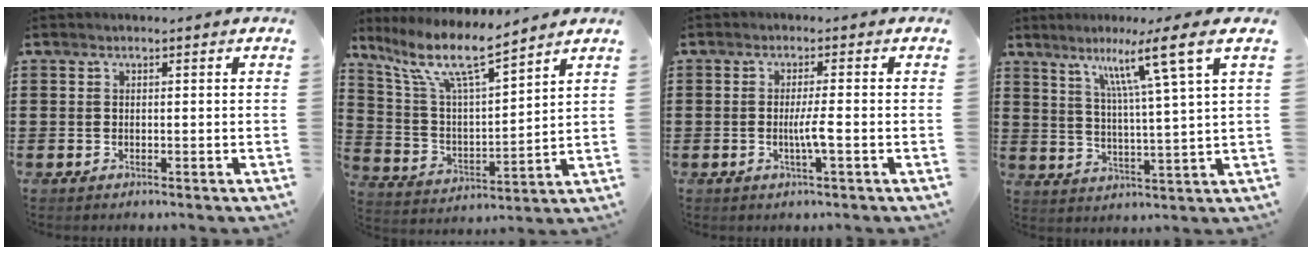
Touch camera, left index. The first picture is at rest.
{"total": 10.3, "force": [8.0, 1.6, 6.3], "torque": [-0.151, -0.040, 0.135]}
{"total": 3.4, "force": [-0.7, -0.1, 3.3], "torque": [-0.064, -0.008, -0.018]}
{"total": 10.1, "force": [6.1, -1.0, 7.9], "torque": [-0.146, -0.022, 0.089]}